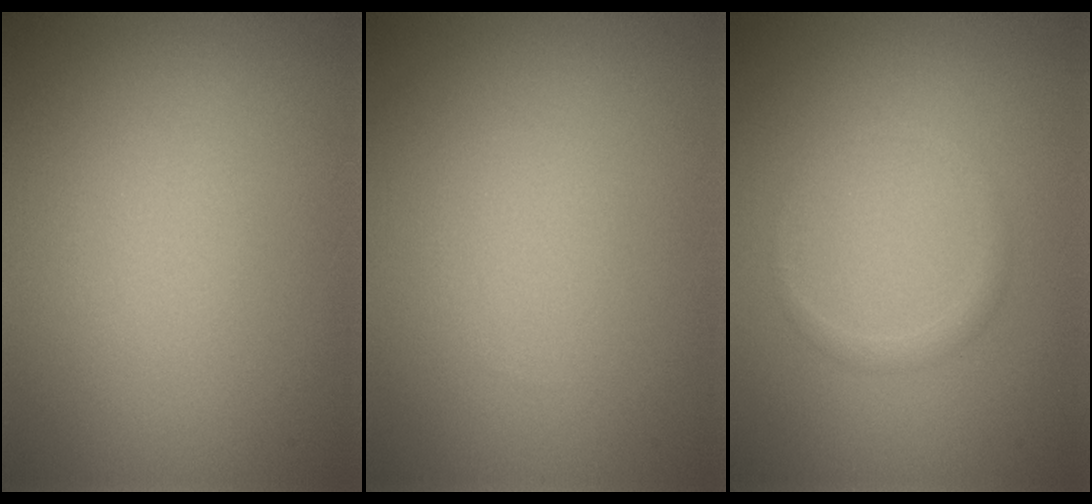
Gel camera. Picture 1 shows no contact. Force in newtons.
{"total": 0.0}
{"total": 0.9, "press": 0.9, "slide": 0.1}